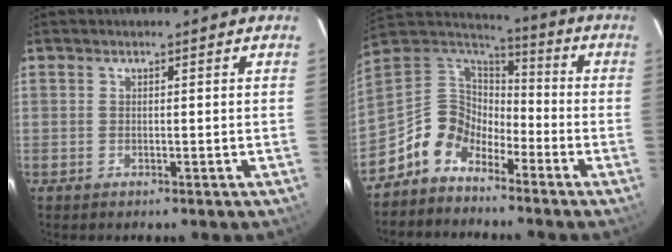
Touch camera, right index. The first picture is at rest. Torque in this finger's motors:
{"motor_torque": [0.72, -0.64, -0.07, -0.09]}